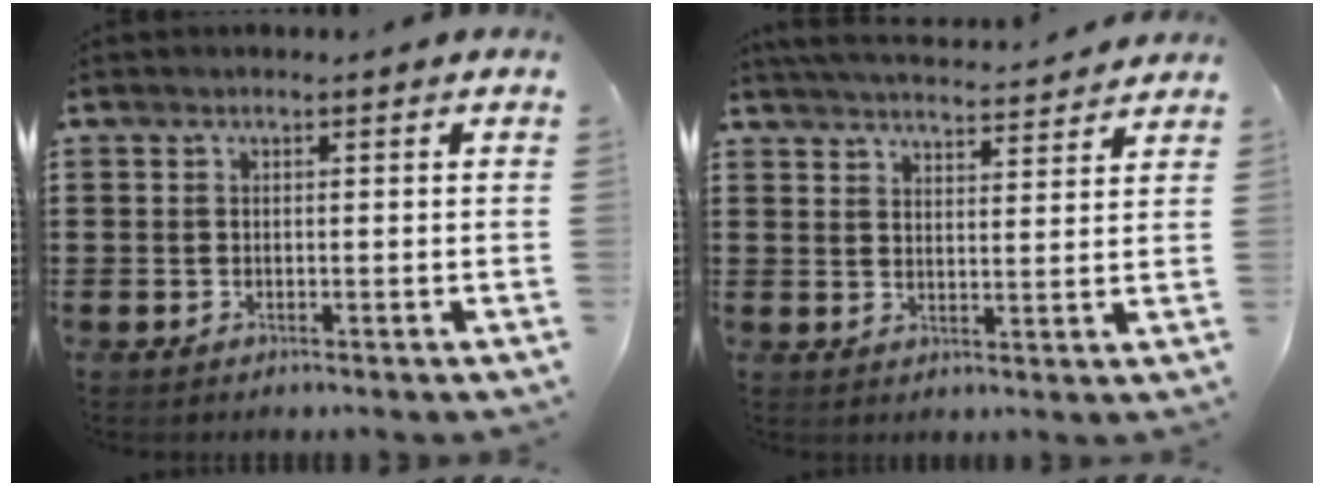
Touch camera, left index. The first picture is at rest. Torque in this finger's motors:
{"motor_torque": [1.05, -1.09, 0.01, -0.01]}